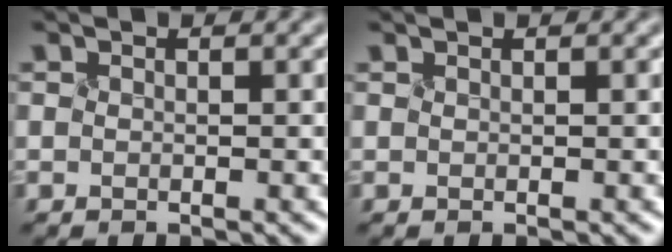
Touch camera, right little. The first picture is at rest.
{"total": 0.0}